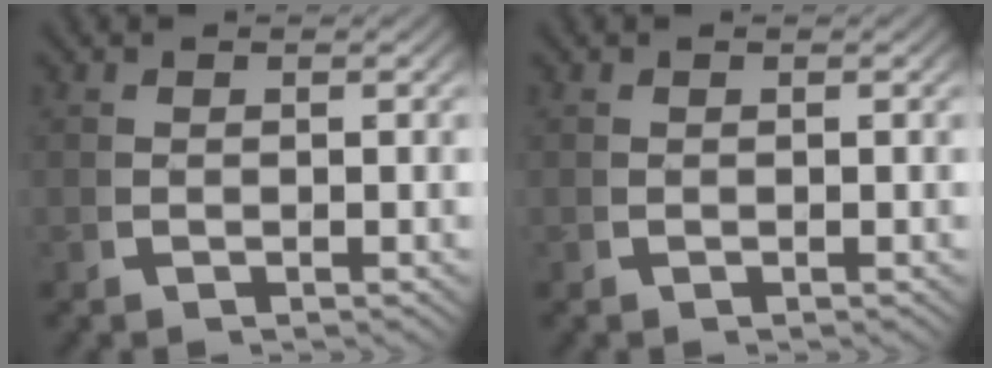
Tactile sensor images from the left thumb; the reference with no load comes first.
{"total": 0.0}